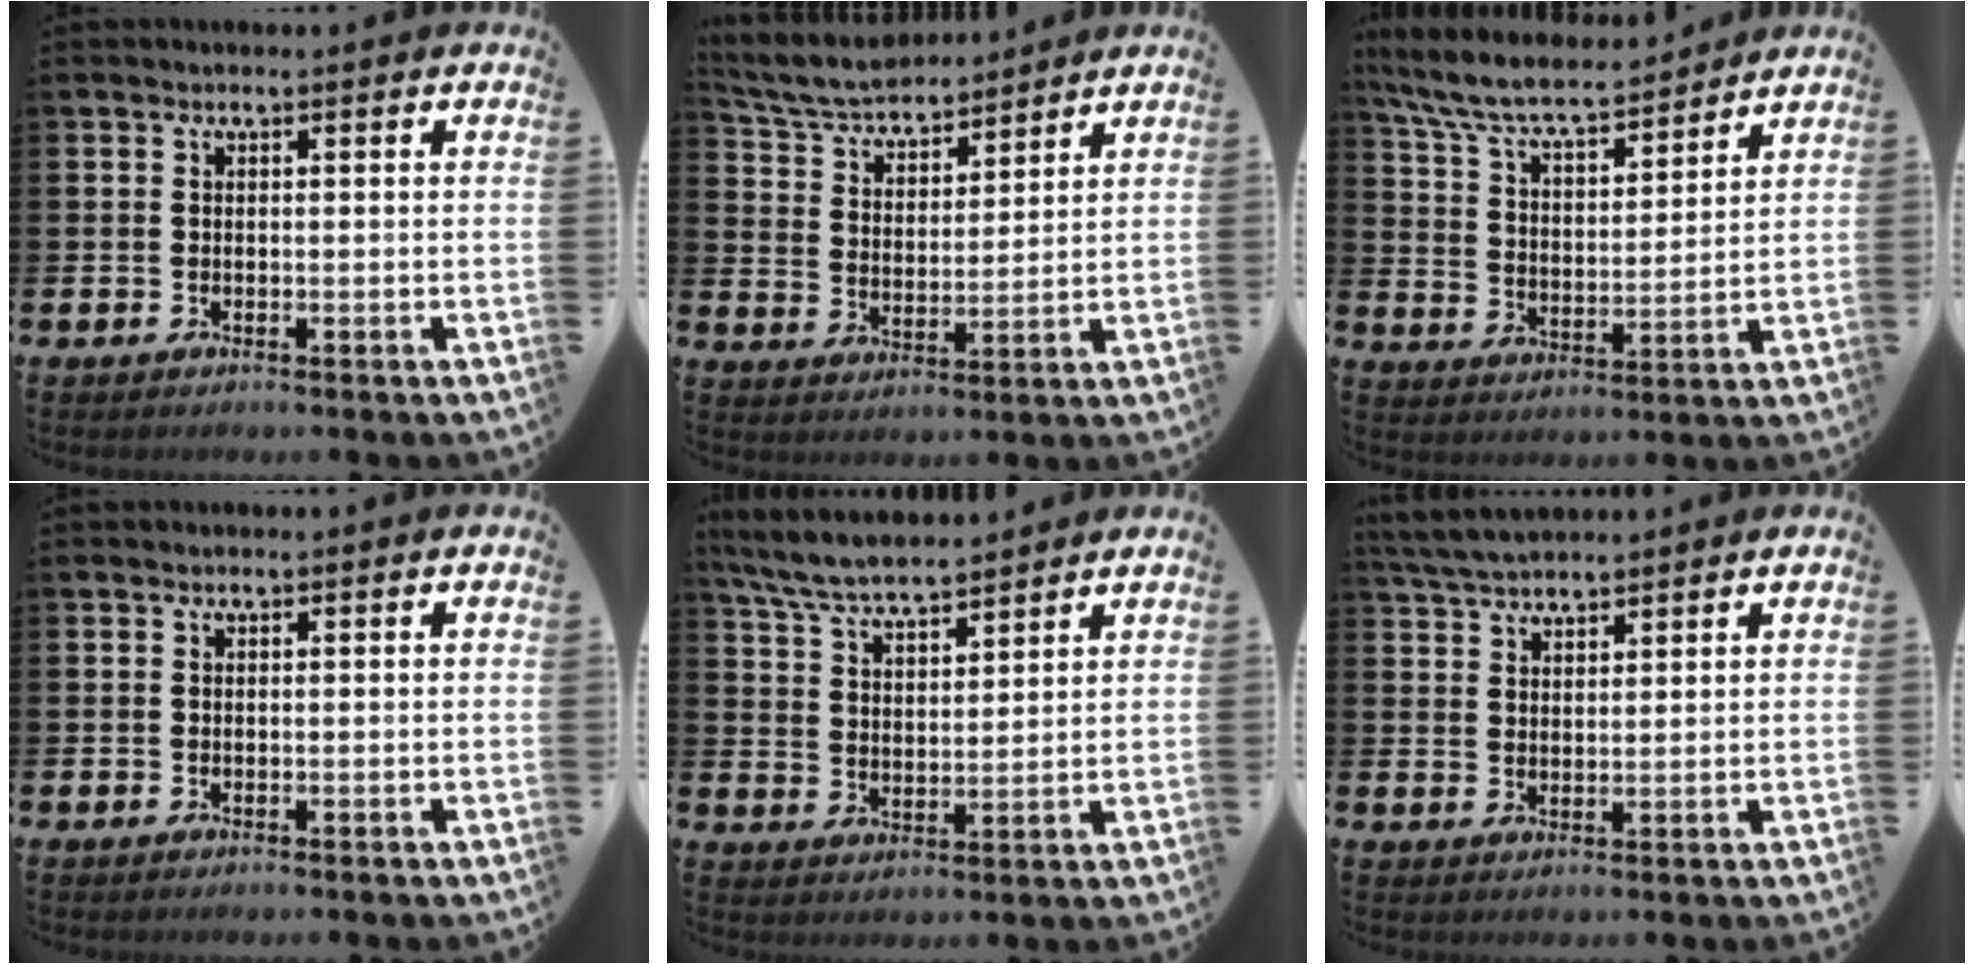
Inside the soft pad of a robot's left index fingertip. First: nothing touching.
{"total": 5.9, "force": [5.7, 1.1, 1.0], "torque": [-0.049, -0.035, 0.100]}
{"total": 8.1, "force": [7.5, 1.4, 2.7], "torque": [-0.089, -0.048, 0.131]}
{"total": 0.0}
{"total": 6.7, "force": [6.4, 0.8, 1.8], "torque": [-0.063, -0.029, 0.117]}
{"total": 4.2, "force": [4.1, 0.6, 0.7], "torque": [-0.032, -0.012, 0.079]}